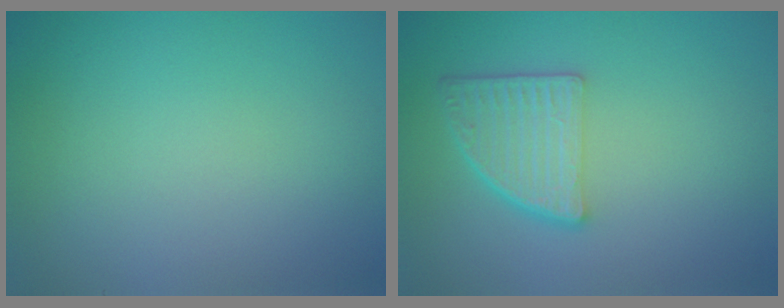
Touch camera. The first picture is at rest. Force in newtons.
{"total": 5.1, "press": 3.8, "slide": 3.5}